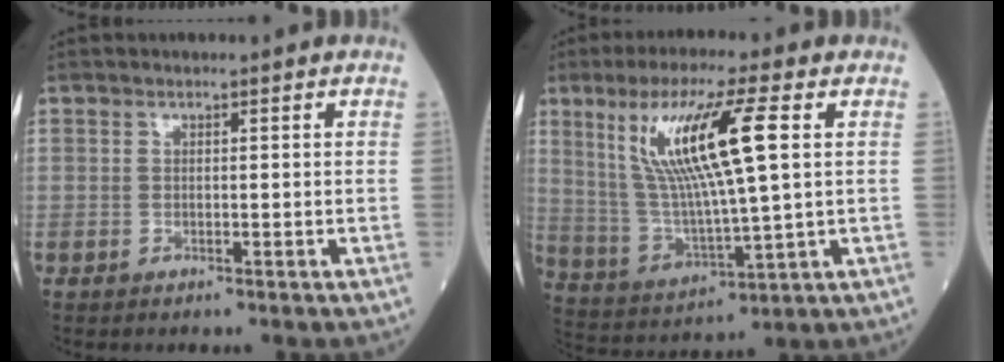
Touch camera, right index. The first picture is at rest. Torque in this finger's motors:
{"motor_torque": [0.51, 0.34, 0.37, 0.21]}